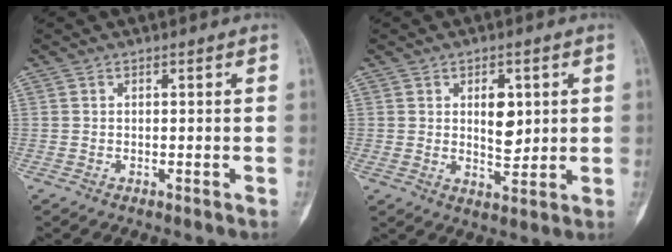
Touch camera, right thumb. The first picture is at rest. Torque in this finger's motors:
{"motor_torque": [0.38, 2.17, 1.50, 0.04, 0.40]}